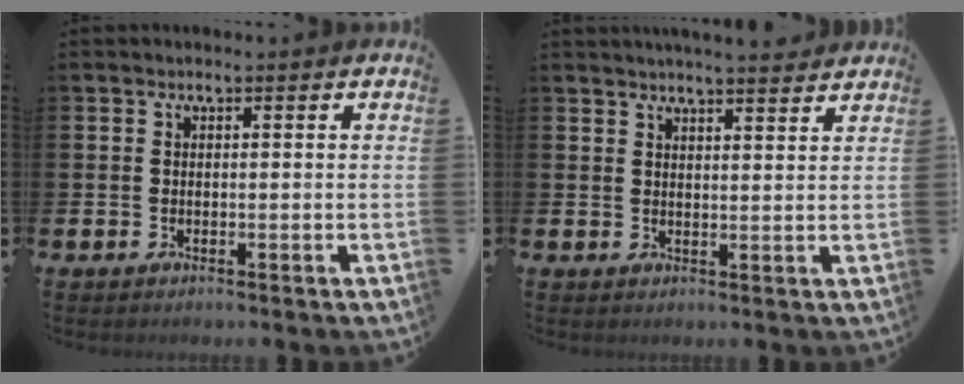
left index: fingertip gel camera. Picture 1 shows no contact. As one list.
[{"total": 3.4, "force": [3.4, -0.4, 0.3], "torque": [-0.012, -0.016, 0.062]}]